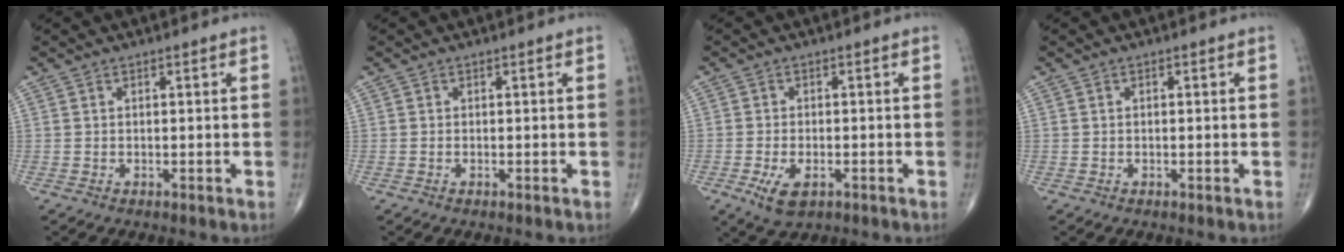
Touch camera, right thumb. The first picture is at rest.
{"total": 0.0}
{"total": 5.2, "force": [-2.2, 2.7, 3.9], "torque": [-0.071, -0.001, -0.032]}
{"total": 0.0}